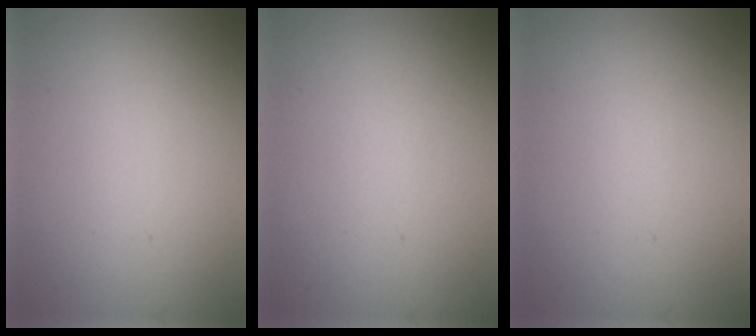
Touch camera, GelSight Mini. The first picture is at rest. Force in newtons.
{"total": 0.0}
{"total": 0.0}